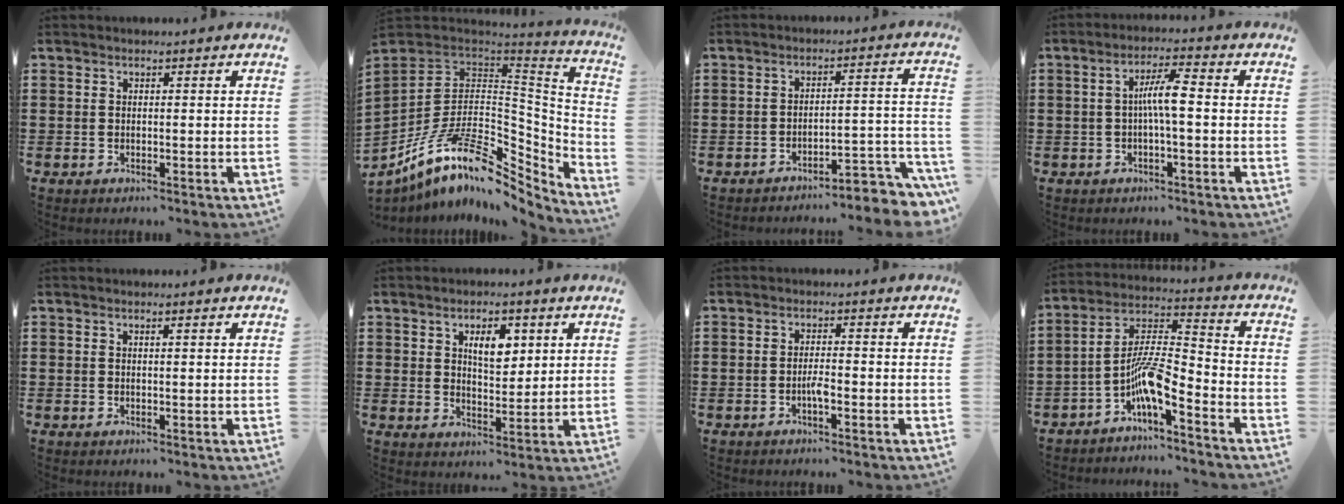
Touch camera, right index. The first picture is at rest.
{"total": 14.9, "force": [-7.1, 7.5, 10.7], "torque": [-0.231, 0.009, -0.129]}
{"total": 4.5, "force": [-4.2, 0.4, 1.7], "torque": [-0.032, -0.007, -0.086]}
{"total": 5.1, "force": [-0.3, 0.7, 5.0], "torque": [-0.093, 0.008, -0.010]}
{"total": 0.6, "force": [0.3, 0.0, 0.5], "torque": [-0.010, 0.000, 0.006]}
{"total": 5.3, "force": [2.3, 2.6, 4.0], "torque": [-0.064, 0.002, 0.033]}
{"total": 1.8, "force": [-0.8, 0.3, 1.6], "torque": [-0.030, 0.001, -0.013]}
{"total": 7.9, "force": [-5.1, 1.7, 5.9], "torque": [-0.121, -0.003, -0.099]}